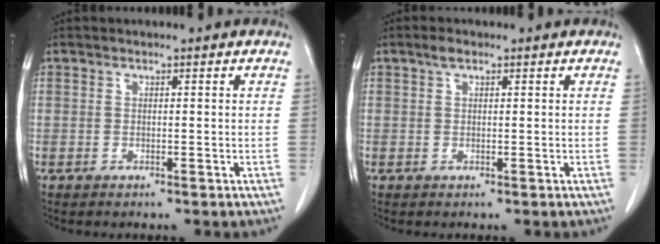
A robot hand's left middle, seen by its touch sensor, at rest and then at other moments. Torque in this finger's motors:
{"motor_torque": [0.28, -0.18, -0.08, -0.02]}